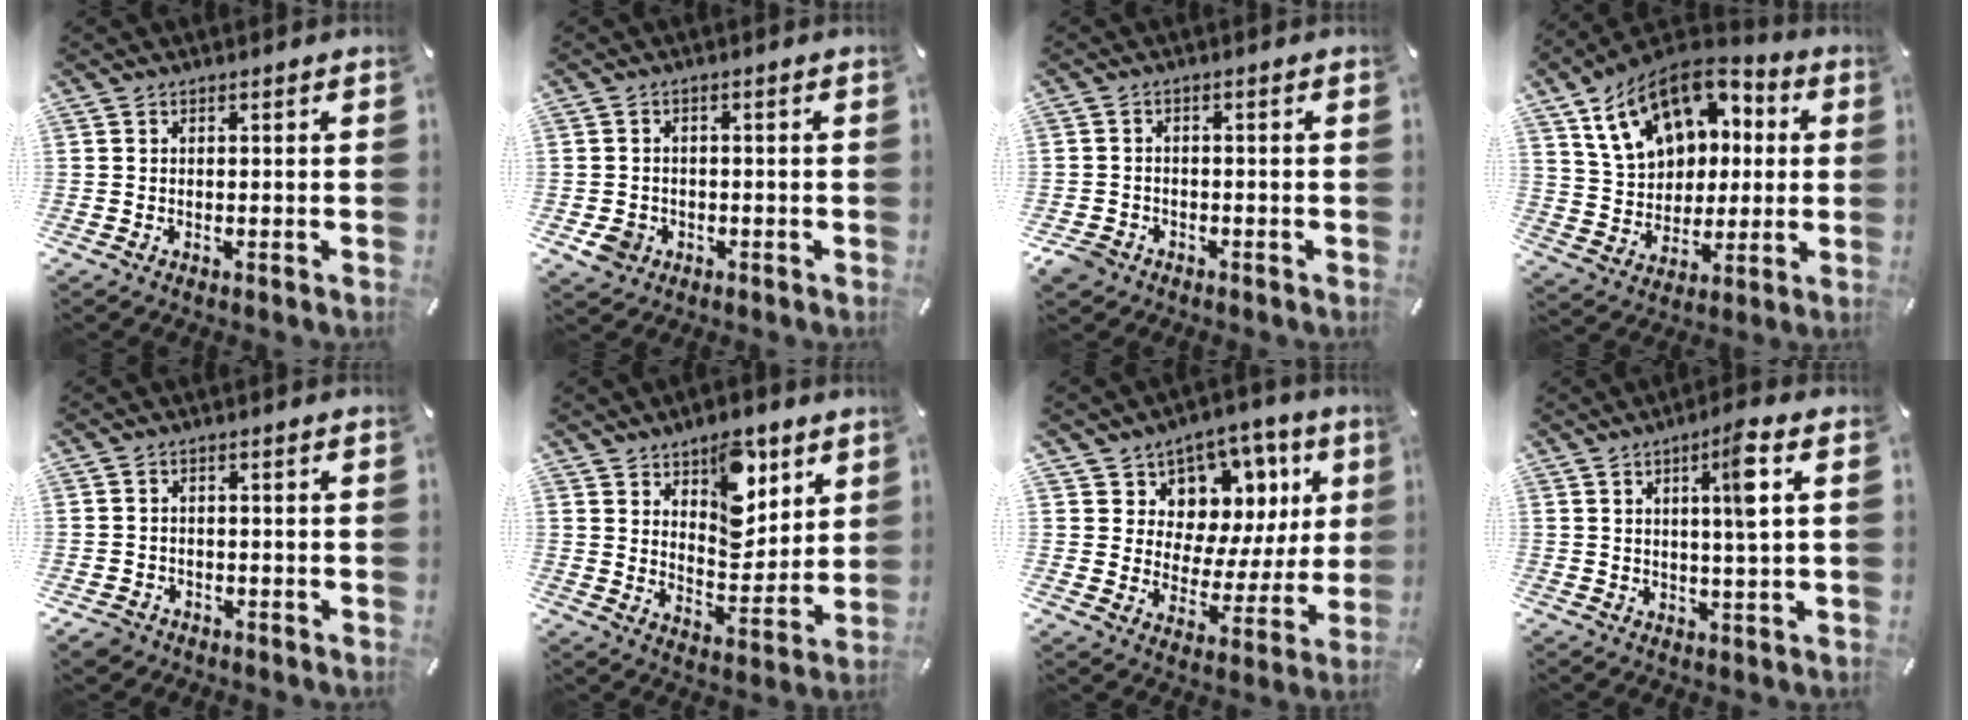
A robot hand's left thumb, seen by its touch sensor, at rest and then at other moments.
{"total": 4.2, "force": [-1.7, 3.5, 1.6], "torque": [-0.030, 0.001, -0.033]}
{"total": 3.4, "force": [-2.3, 2.3, 0.9], "torque": [-0.026, 0.007, -0.048]}
{"total": 18.3, "force": [7.8, 13.3, 10.0], "torque": [-0.190, -0.026, 0.147]}
{"total": 2.7, "force": [-1.9, 1.8, 0.7], "torque": [-0.018, 0.008, -0.040]}
{"total": 12.4, "force": [7.1, 7.5, 6.8], "torque": [-0.085, -0.039, 0.125]}
{"total": 8.6, "force": [4.7, 7.0, 1.6], "torque": [-0.011, -0.068, 0.082]}
{"total": 7.4, "force": [2.4, 0.6, 7.0], "torque": [-0.115, -0.008, 0.029]}